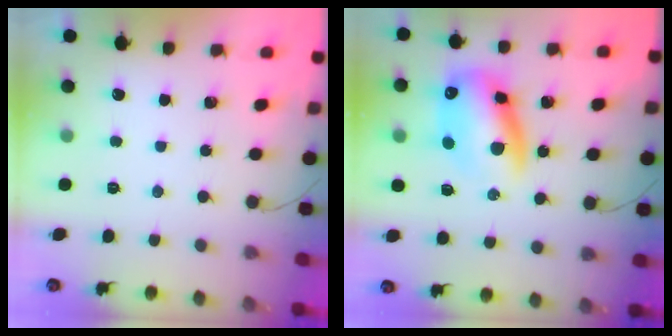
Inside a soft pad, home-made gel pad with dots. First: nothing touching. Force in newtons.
{"total": 15.1, "press": 14.6, "slide": 3.8}